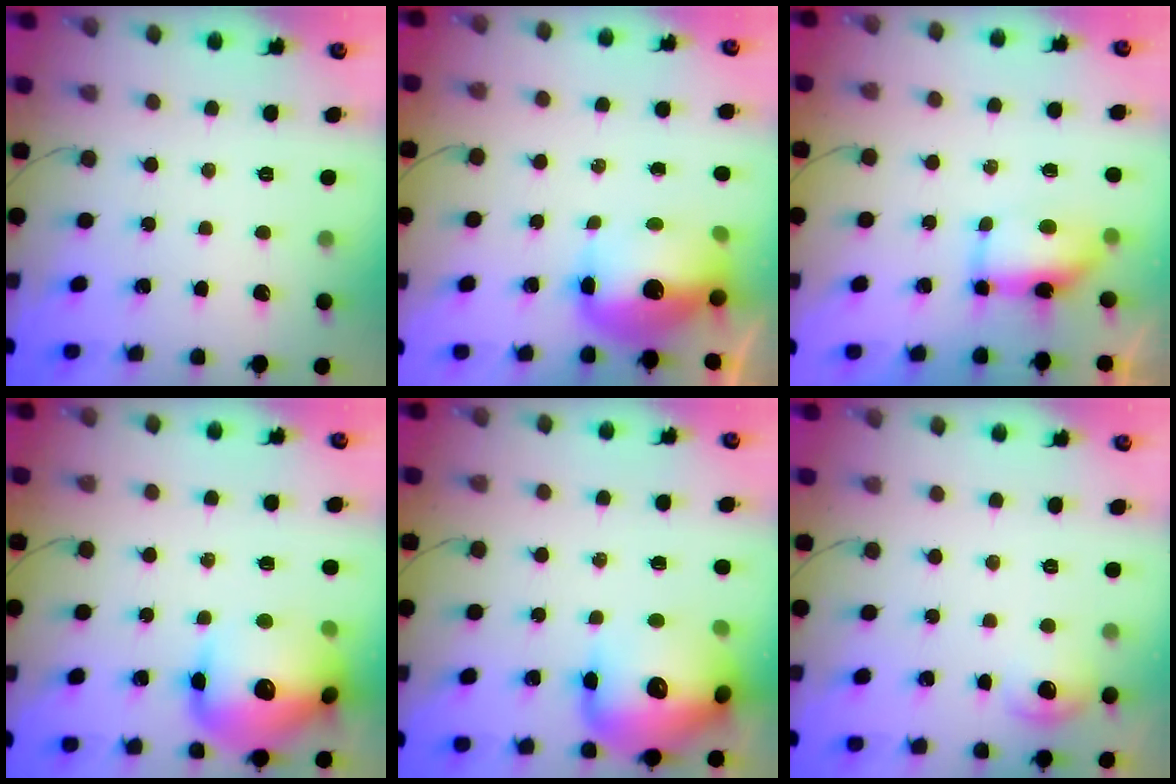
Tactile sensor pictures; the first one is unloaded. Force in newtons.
{"total": 13.4, "press": 13.1, "slide": 3.0}
{"total": 6.8, "press": 6.8, "slide": 0.6}
{"total": 19.5, "press": 19.2, "slide": 3.2}
{"total": 22.0, "press": 21.8, "slide": 3.3}
{"total": 6.3, "press": 6.1, "slide": 1.7}